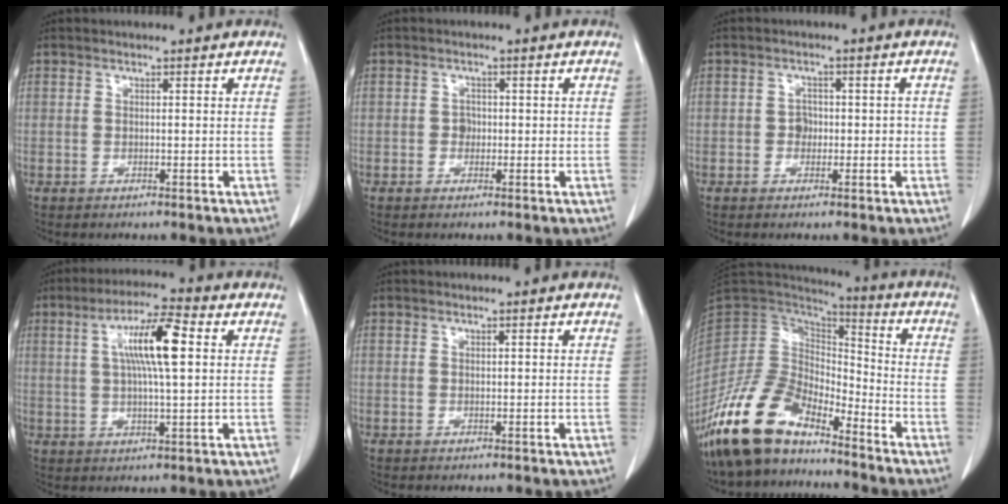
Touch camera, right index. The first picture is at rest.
{"total": 1.7, "force": [-0.2, 1.4, 0.8], "torque": [-0.010, 0.005, -0.002]}
{"total": 2.6, "force": [-0.4, 2.1, 1.4], "torque": [-0.013, 0.008, -0.007]}
{"total": 10.0, "force": [2.4, 1.3, 9.6], "torque": [-0.173, 0.014, 0.038]}
{"total": 0.0}
{"total": 14.6, "force": [-11.6, 5.8, 6.8], "torque": [-0.139, 0.025, -0.228]}